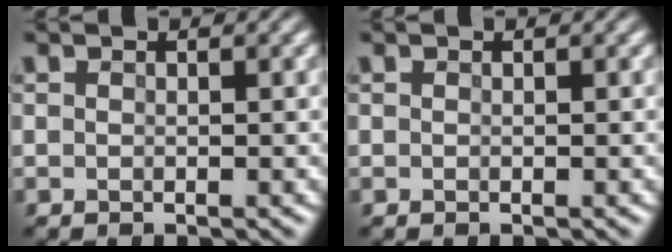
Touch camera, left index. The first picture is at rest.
{"total": 0.0}